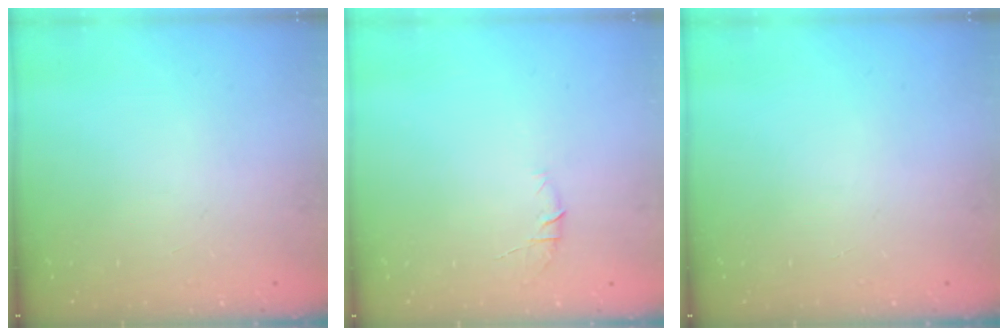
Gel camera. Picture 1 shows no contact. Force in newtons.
{"total": 4.8, "press": 4.7, "slide": 1.2}
{"total": 0.0}